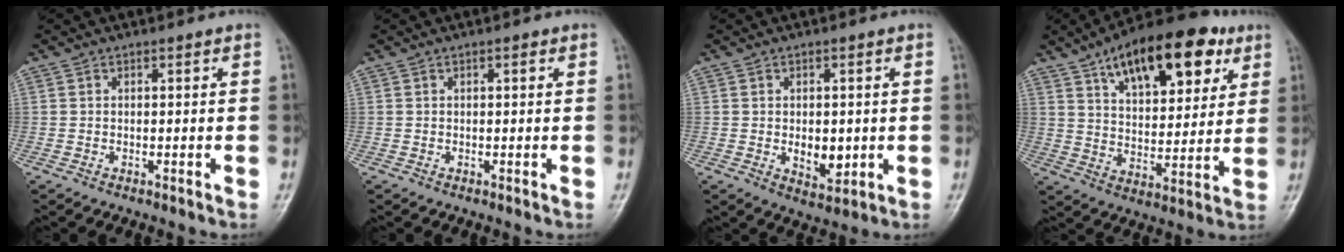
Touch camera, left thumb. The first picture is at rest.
{"total": 0.9, "force": [0.3, 0.4, 0.7], "torque": [-0.008, 0.002, 0.002]}
{"total": 6.0, "force": [-0.5, 3.7, 4.7], "torque": [-0.053, -0.010, 0.002]}
{"total": 20.9, "force": [10.8, 9.8, 15.0], "torque": [-0.193, -0.024, 0.172]}